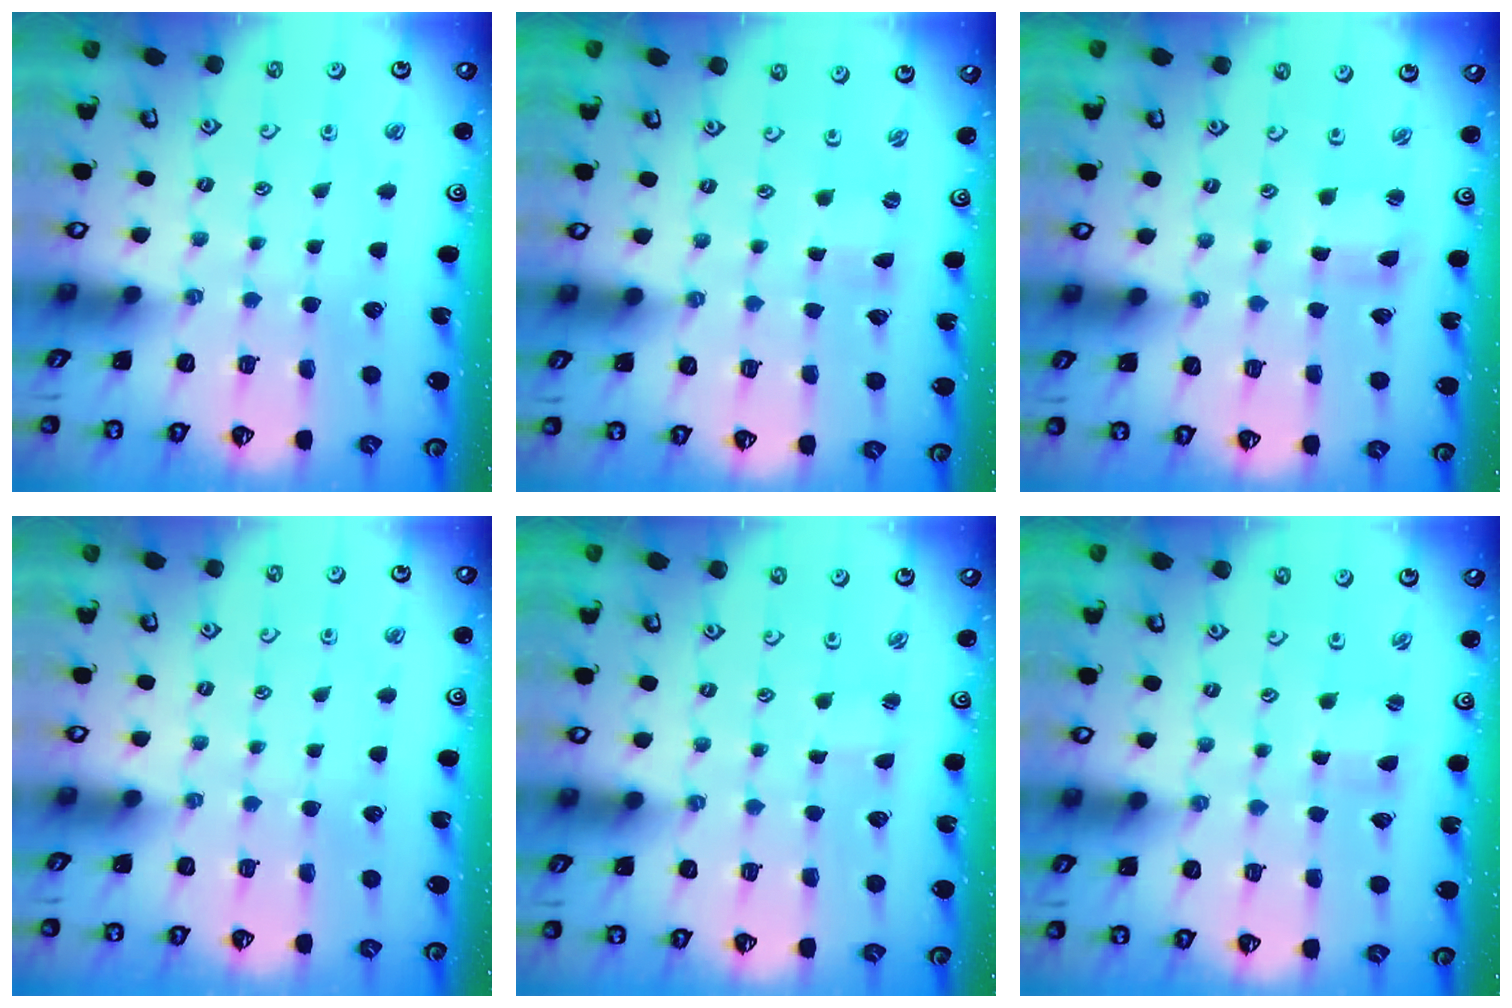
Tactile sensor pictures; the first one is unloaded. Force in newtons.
{"total": 0.0}
{"total": 2.2, "press": 2.2, "slide": 0.4}
{"total": 0.0}
{"total": 0.8, "press": 0.7, "slide": 0.3}
{"total": 0.7, "press": 0.7, "slide": 0.2}